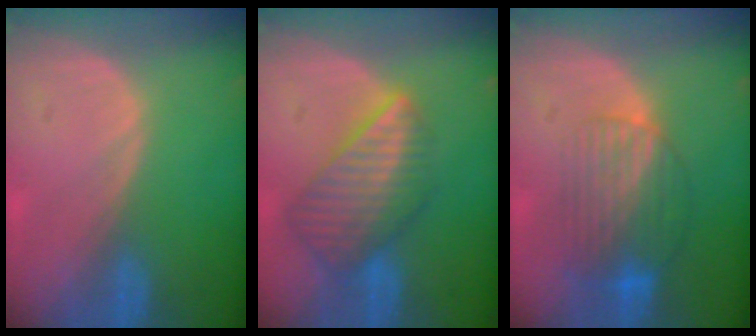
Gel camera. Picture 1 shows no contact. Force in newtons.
{"total": 8.5, "press": 7.5, "slide": 3.9}
{"total": 8.5, "press": 7.2, "slide": 4.5}